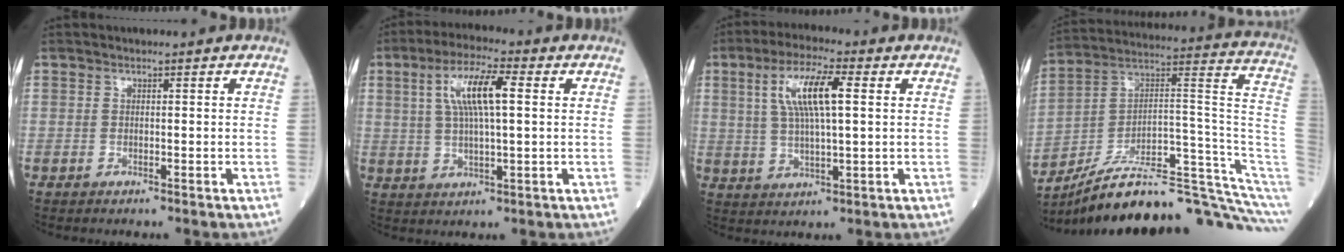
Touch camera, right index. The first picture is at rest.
{"total": 9.2, "force": [2.3, 1.8, 8.7], "torque": [-0.171, 0.015, 0.044]}
{"total": 9.6, "force": [2.6, 1.9, 9.0], "torque": [-0.180, 0.012, 0.050]}
{"total": 24.9, "force": [-20.1, 0.9, 14.6], "torque": [-0.134, 0.056, -0.306]}